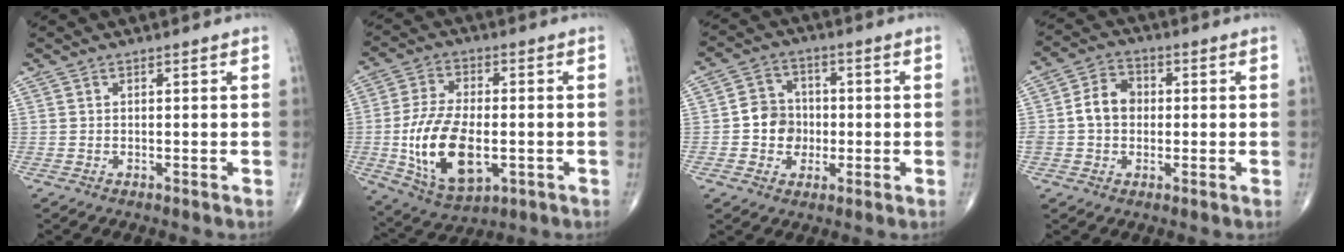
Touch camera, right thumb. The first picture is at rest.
{"total": 16.4, "force": [-2.9, 8.7, 13.6], "torque": [-0.253, -0.001, -0.039]}
{"total": 7.5, "force": [-0.9, 6.7, 3.2], "torque": [-0.018, 0.016, -0.022]}
{"total": 7.1, "force": [-0.1, 5.7, 4.3], "torque": [-0.063, 0.019, -0.008]}